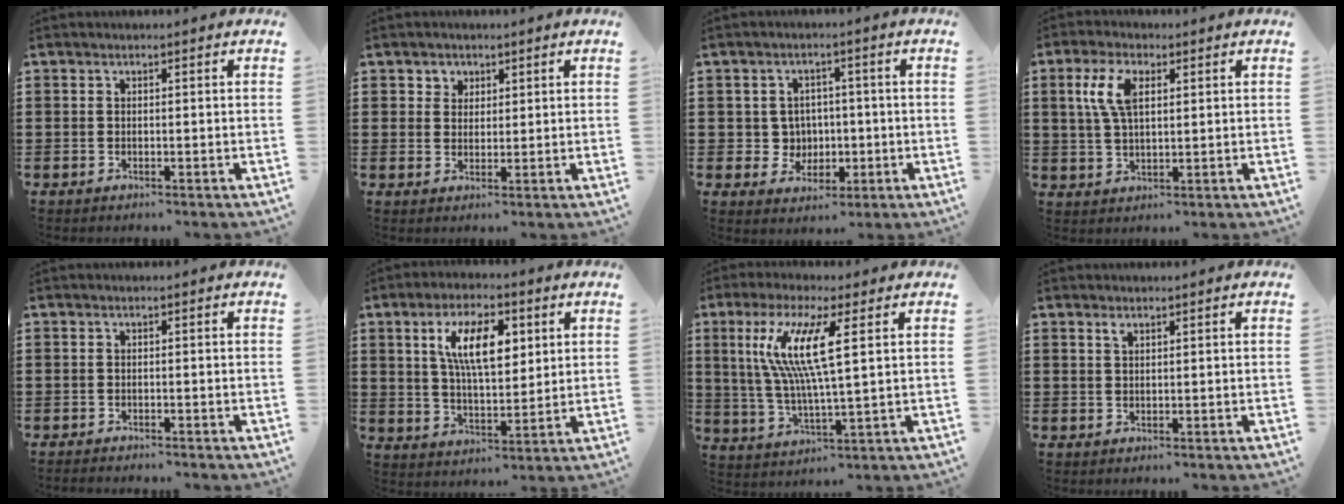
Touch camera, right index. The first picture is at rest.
{"total": 2.3, "force": [1.2, 2.0, 0.1], "torque": [-0.012, 0.010, 0.020]}
{"total": 4.5, "force": [-0.1, 4.3, 1.2], "torque": [-0.036, 0.009, -0.006]}
{"total": 6.7, "force": [2.0, 3.2, 5.6], "torque": [-0.127, 0.009, 0.032]}
{"total": 1.2, "force": [-1.2, -0.1, -0.1], "torque": [0.000, 0.000, -0.025]}
{"total": 9.7, "force": [3.4, 4.0, 8.2], "torque": [-0.161, 0.012, 0.055]}
{"total": 10.5, "force": [3.2, 1.2, 9.9], "torque": [-0.219, -0.007, 0.045]}
{"total": 0.8, "force": [0.5, 0.3, 0.5], "torque": [-0.012, 0.001, 0.010]}